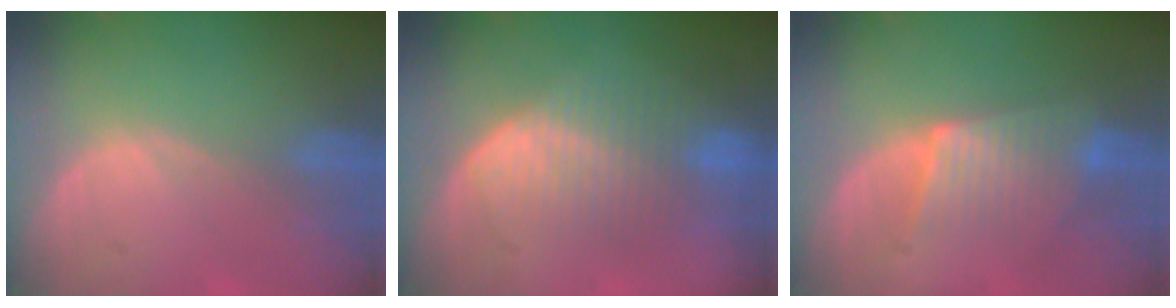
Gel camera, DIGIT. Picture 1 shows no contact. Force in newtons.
{"total": 8.1, "press": 7.5, "slide": 3.1}
{"total": 6.3, "press": 6.0, "slide": 2.0}